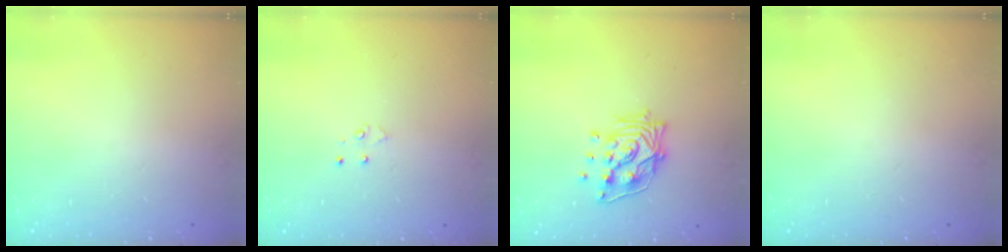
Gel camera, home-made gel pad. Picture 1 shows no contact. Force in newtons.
{"total": 3.3, "press": 3.2, "slide": 0.4}
{"total": 14.1, "press": 14.0, "slide": 1.8}
{"total": 0.0}